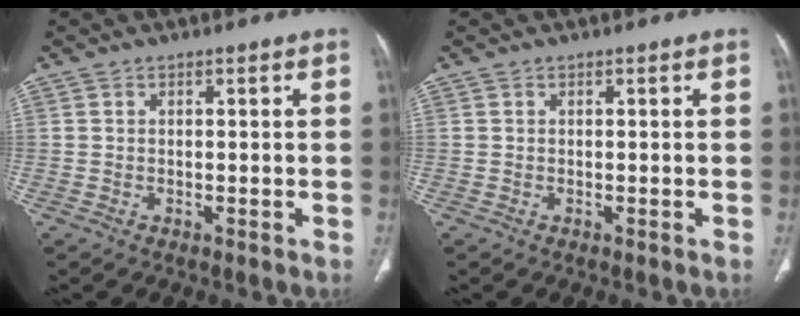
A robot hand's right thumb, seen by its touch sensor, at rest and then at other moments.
{"total": 0.0}